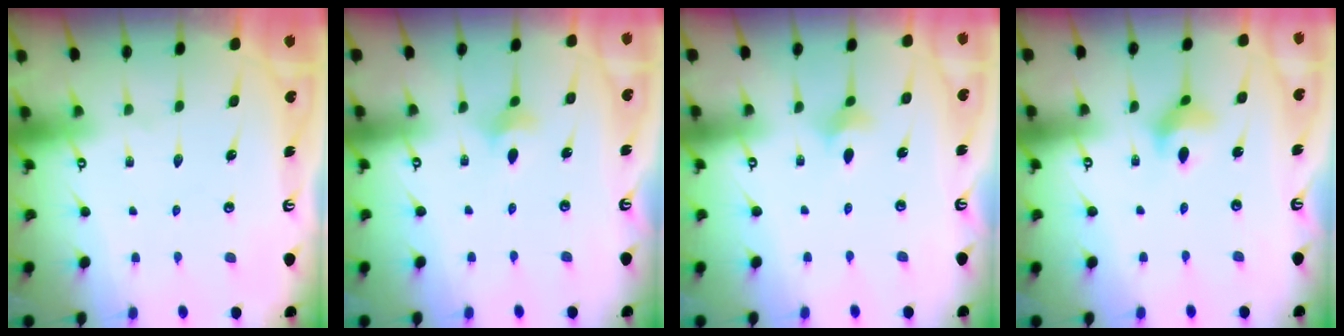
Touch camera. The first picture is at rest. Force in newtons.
{"total": 3.7, "press": 3.7, "slide": 0.7}
{"total": 2.8, "press": 2.8, "slide": 0.6}
{"total": 4.0, "press": 3.9, "slide": 0.5}